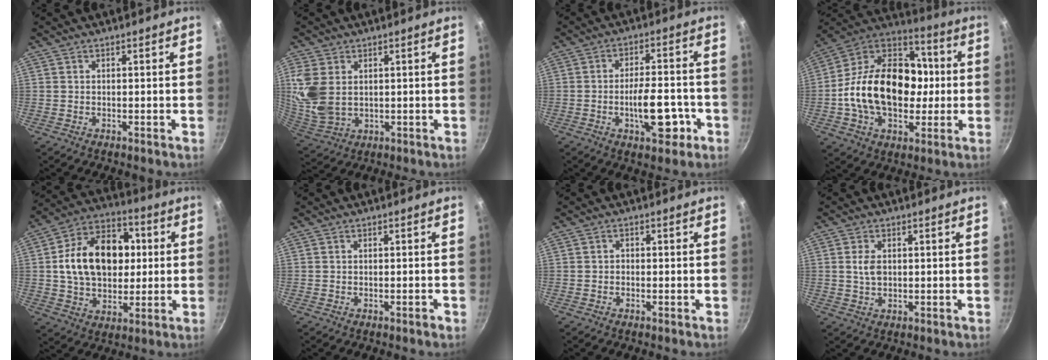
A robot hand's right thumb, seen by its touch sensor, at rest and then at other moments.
{"total": 11.1, "force": [2.5, 7.8, 7.5], "torque": [-0.155, -0.020, 0.061]}
{"total": 10.6, "force": [-3.7, 4.7, 8.8], "torque": [-0.109, 0.028, -0.054]}
{"total": 25.0, "force": [-1.3, 17.5, 17.8], "torque": [-0.265, 0.045, -0.033]}
{"total": 19.9, "force": [2.2, 14.2, 13.8], "torque": [-0.190, 0.024, 0.028]}
{"total": 0.7, "force": [-0.4, 0.2, 0.4], "torque": [-0.010, 0.008, -0.006]}
{"total": 1.0, "force": [-0.4, 0.8, 0.4], "torque": [-0.006, 0.004, -0.008]}
{"total": 3.4, "force": [0.4, 2.2, 2.5], "torque": [-0.041, 0.000, 0.009]}